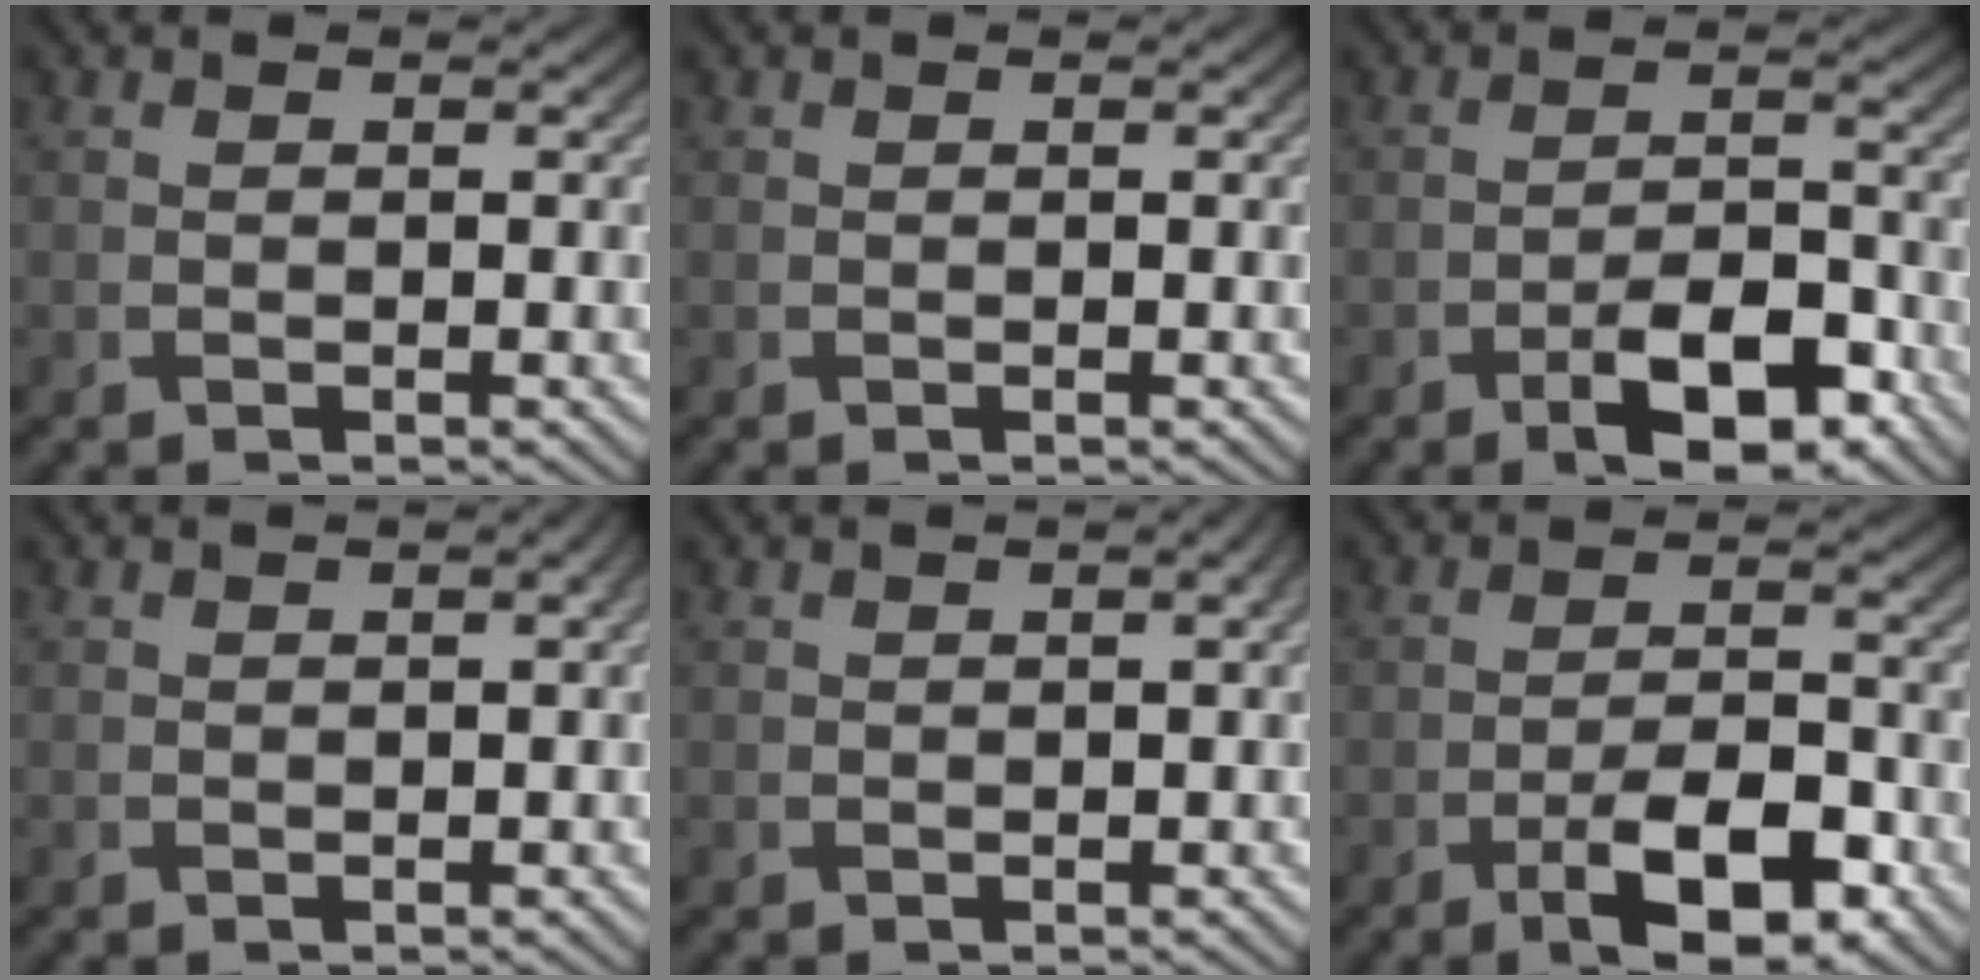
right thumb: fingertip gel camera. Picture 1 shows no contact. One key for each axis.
{"total": 0.0}
{"total": 7.7, "fx": -4.3, "fy": 3.1, "fz": 5.5, "tx": -0.085, "ty": 0.007, "tz": -0.072}
{"total": 1.2, "fx": 0.4, "fy": 0.3, "fz": 1.1, "tx": -0.016, "ty": 0.005, "tz": 0.004}
{"total": 1.5, "fx": 0.6, "fy": 0.3, "fz": 1.4, "tx": -0.021, "ty": 0.006, "tz": 0.004}
{"total": 7.9, "fx": -4.3, "fy": 2.9, "fz": 6.1, "tx": -0.100, "ty": 0.005, "tz": -0.071}